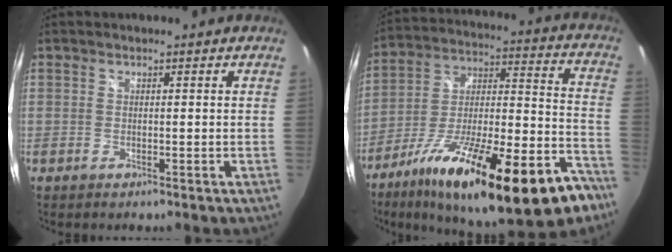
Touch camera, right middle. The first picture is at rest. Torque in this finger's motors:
{"motor_torque": [1.52, -0.62, 0.93, 0.21]}